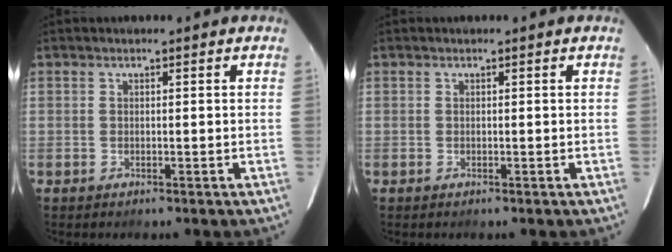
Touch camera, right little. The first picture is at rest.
{"total": 0.0}